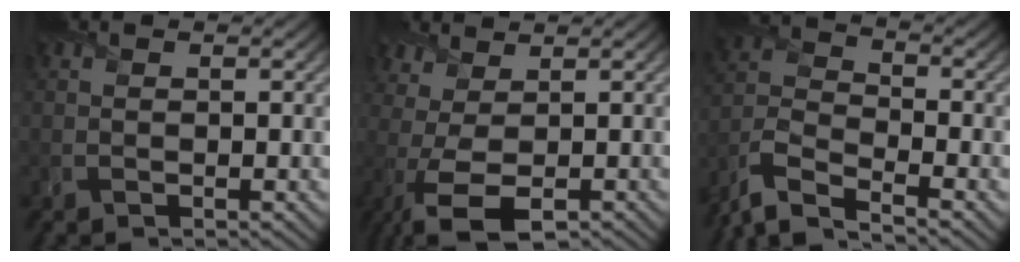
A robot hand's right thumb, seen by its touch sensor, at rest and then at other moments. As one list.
[{"total": 5.1, "force": [-1.2, 2.3, 4.4], "torque": [-0.098, 0.005, -0.026]}, {"total": 9.3, "force": [-7.7, 2.4, 4.5], "torque": [-0.101, -0.010, -0.162]}]